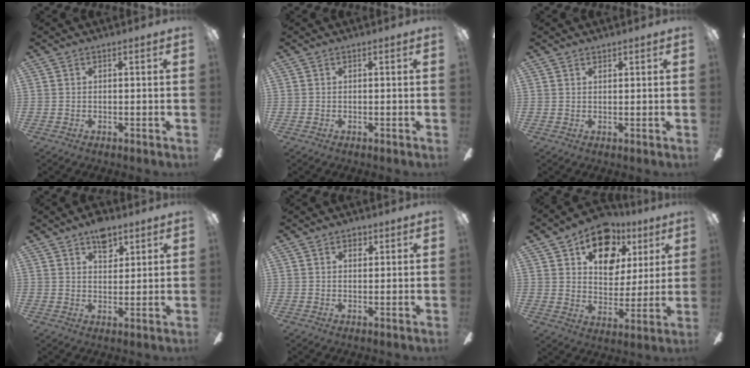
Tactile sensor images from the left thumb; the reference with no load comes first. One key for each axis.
{"total": 0.0}
{"total": 1.0, "fx": 1.0, "fy": 0.0, "fz": -0.1, "tx": 0.000, "ty": -0.002, "tz": 0.019}
{"total": 6.7, "fx": 4.5, "fy": 3.5, "fz": 3.4, "tx": -0.036, "ty": -0.017, "tz": 0.078}
{"total": 1.9, "fx": 1.4, "fy": 1.1, "fz": 0.8, "tx": -0.002, "ty": -0.004, "tz": 0.022}
{"total": 16.0, "fx": 9.2, "fy": 10.4, "fz": 7.9, "tx": -0.116, "ty": -0.040, "tz": 0.167}